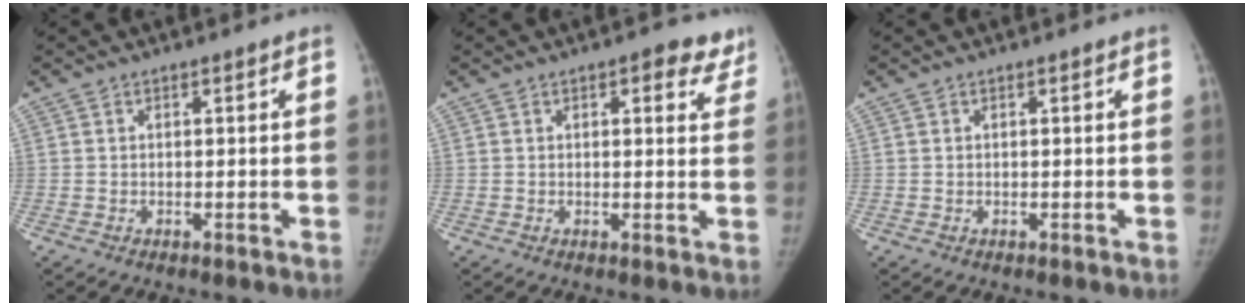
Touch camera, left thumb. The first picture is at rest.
{"total": 6.0, "force": [3.6, 2.8, 4.0], "torque": [-0.013, -0.011, 0.035]}
{"total": 0.0}